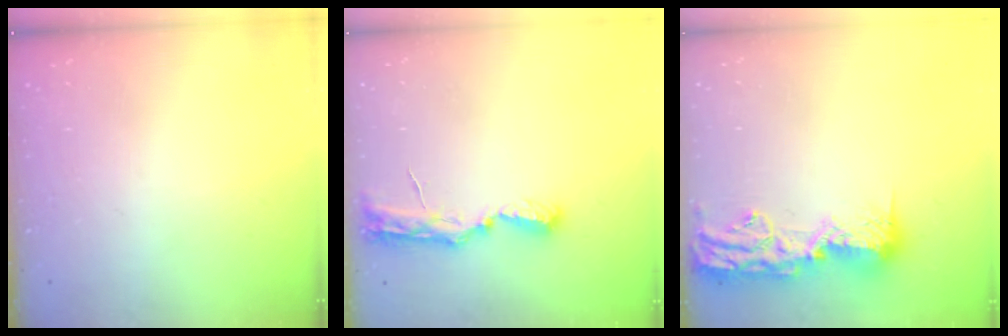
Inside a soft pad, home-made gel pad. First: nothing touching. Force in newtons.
{"total": 8.0, "press": 8.0, "slide": 0.7}
{"total": 16.3, "press": 15.9, "slide": 3.5}